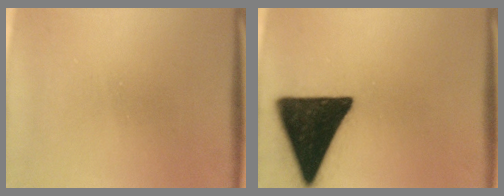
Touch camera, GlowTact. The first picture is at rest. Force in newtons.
{"total": 19.4}